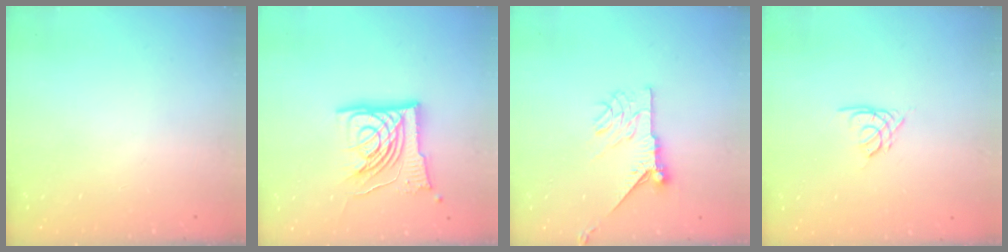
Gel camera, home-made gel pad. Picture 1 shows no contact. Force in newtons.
{"total": 15.6, "press": 15.5, "slide": 1.6}
{"total": 10.1, "press": 10.1, "slide": 0.3}
{"total": 2.2, "press": 2.1, "slide": 0.5}